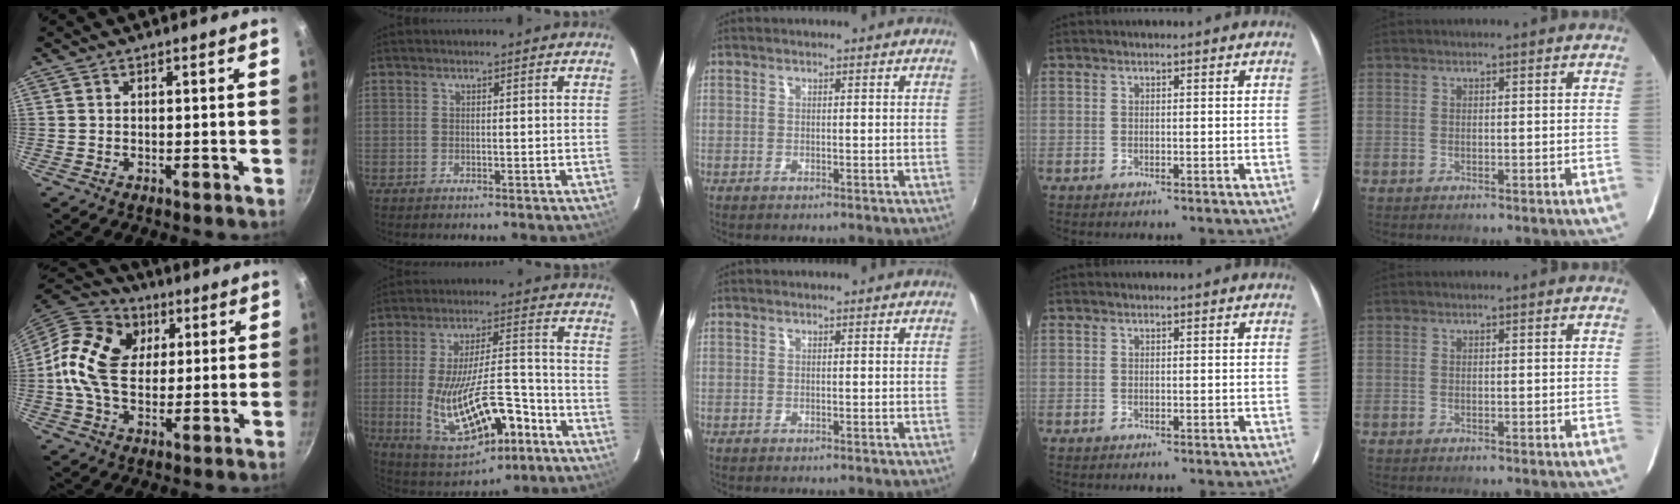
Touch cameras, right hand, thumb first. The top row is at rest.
{"thumb": {"total": 16.3, "force": [3.2, 11.7, 10.8], "torque": [-0.179, 0.008, 0.037]}, "index": {"total": 18.3, "force": [-6.8, 7.0, 15.5], "torque": [-0.295, -0.013, -0.083]}}